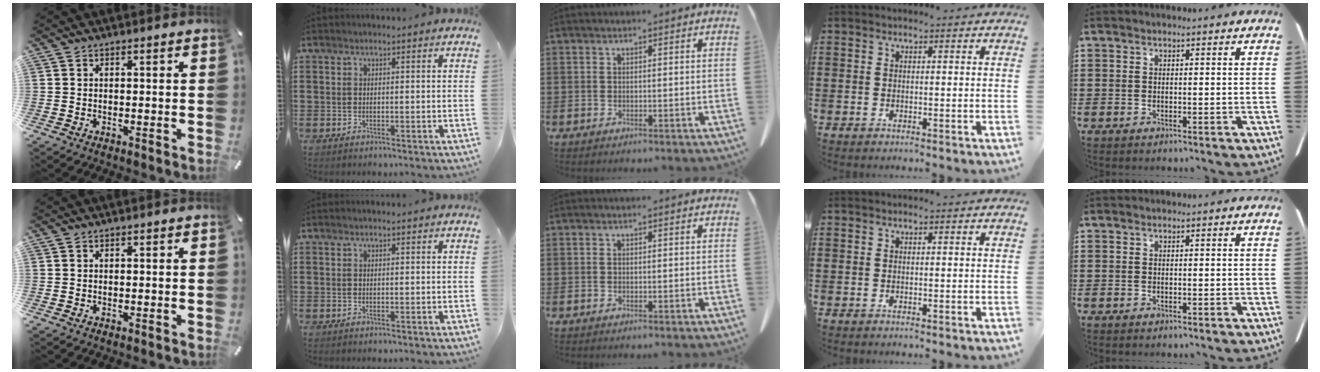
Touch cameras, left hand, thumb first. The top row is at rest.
{}